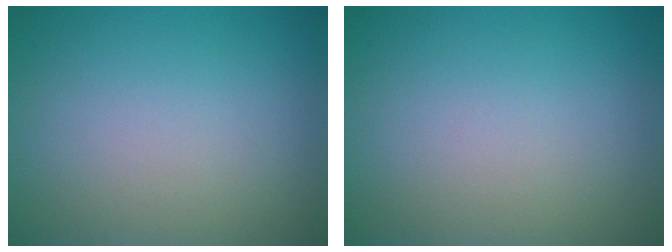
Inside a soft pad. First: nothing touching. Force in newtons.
{"total": 0.0}